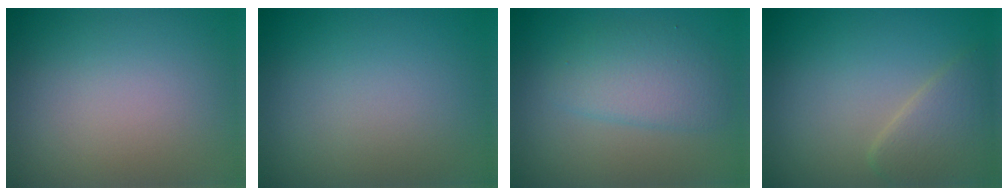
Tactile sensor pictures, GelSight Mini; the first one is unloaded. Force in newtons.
{"total": 0.0}
{"total": 3.2, "press": 3.2, "slide": 0.0}
{"total": 3.3, "press": 3.3, "slide": 0.2}